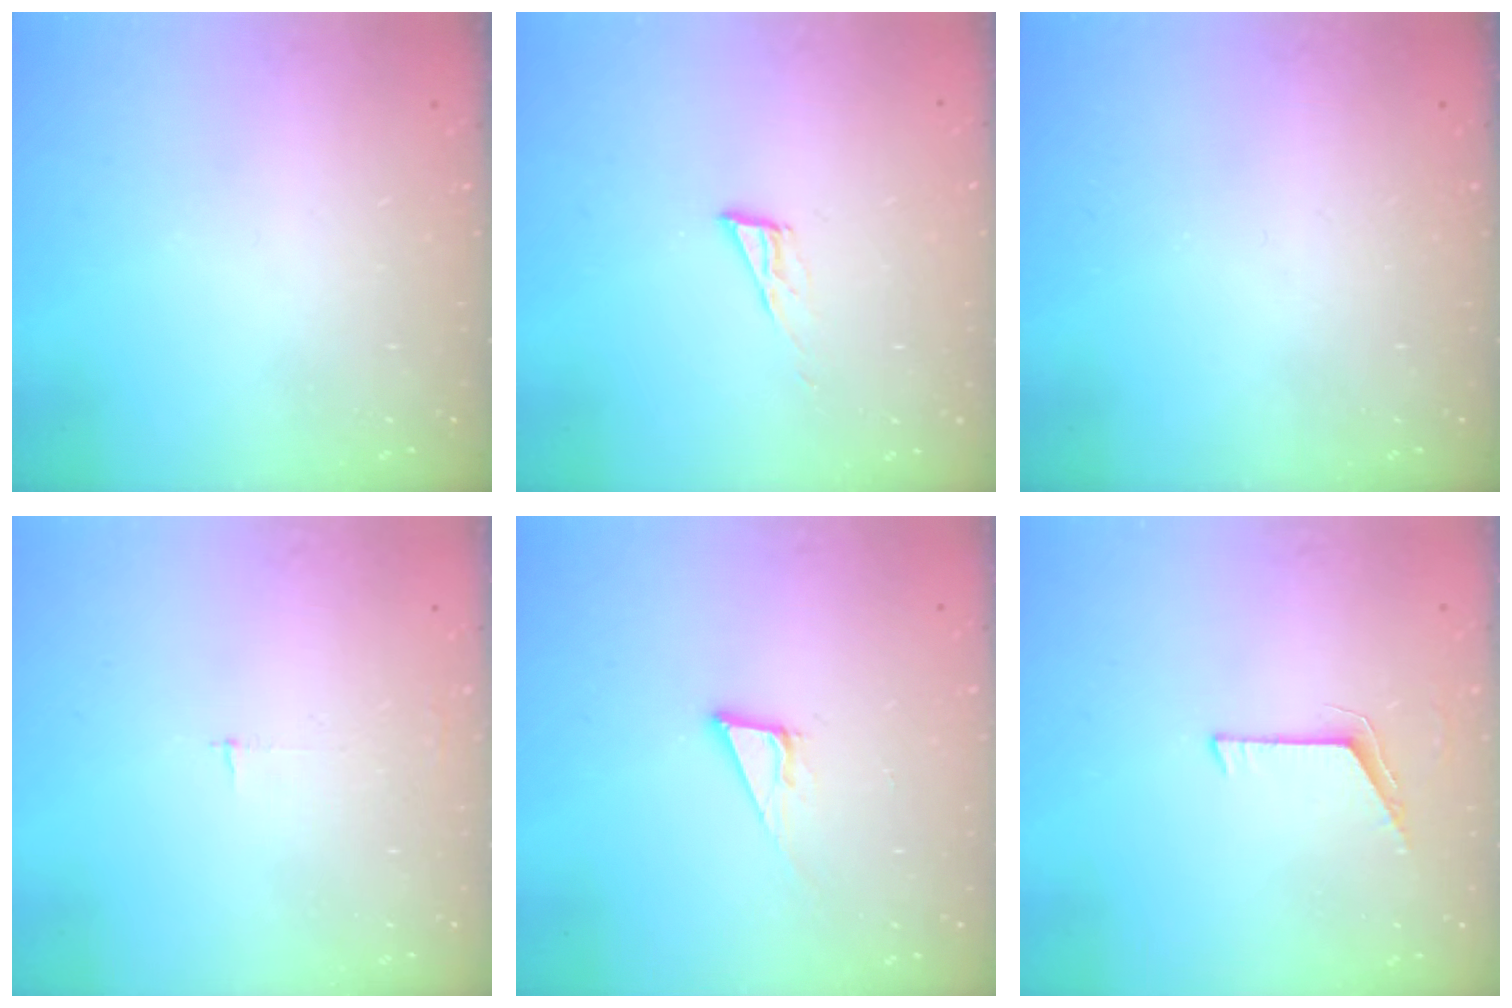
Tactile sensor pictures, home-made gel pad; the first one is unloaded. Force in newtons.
{"total": 7.0, "press": 6.9, "slide": 0.9}
{"total": 0.0}
{"total": 2.5, "press": 2.5, "slide": 0.2}
{"total": 6.8, "press": 6.4, "slide": 2.4}
{"total": 6.1, "press": 6.0, "slide": 0.6}